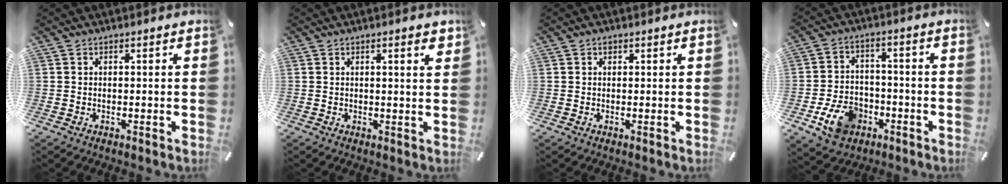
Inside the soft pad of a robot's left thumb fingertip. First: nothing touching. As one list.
[{"total": 2.7, "force": [1.3, 0.3, 2.3], "torque": [-0.039, -0.002, 0.018]}, {"total": 0.7, "force": [0.3, 0.6, 0.3], "torque": [-0.005, 0.002, 0.005]}, {"total": 10.6, "force": [-4.6, 7.8, 5.4], "torque": [-0.105, 0.028, -0.080]}]